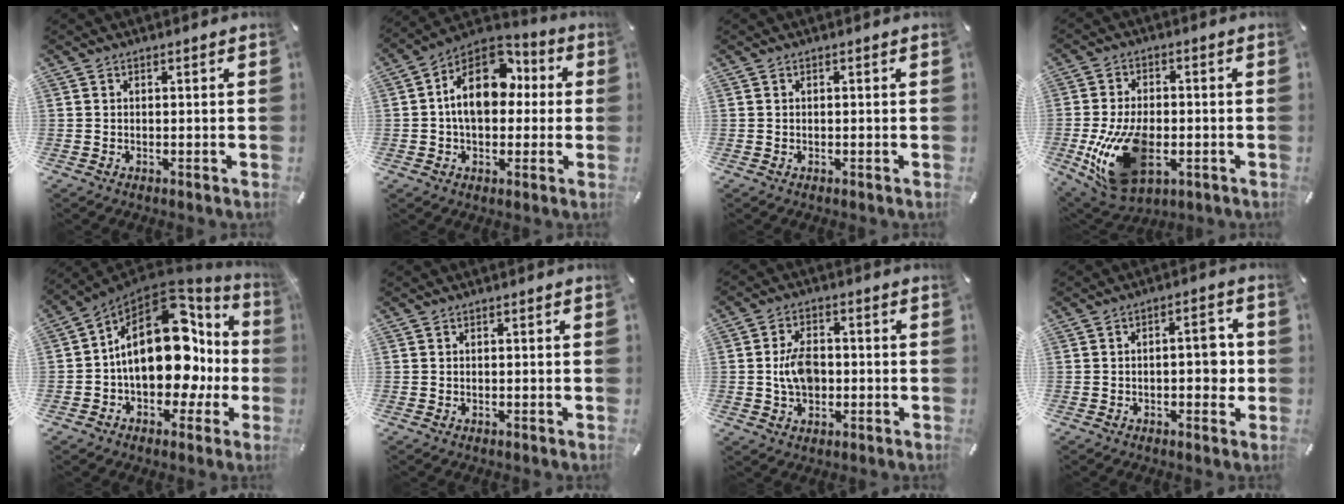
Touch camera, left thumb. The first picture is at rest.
{"total": 16.3, "force": [2.1, 11.0, 11.9], "torque": [-0.206, 0.004, 0.034]}
{"total": 0.0}
{"total": 17.9, "force": [-3.9, 11.0, 13.6], "torque": [-0.267, -0.006, -0.059]}
{"total": 23.4, "force": [2.3, 14.2, 18.5], "torque": [-0.292, -0.016, 0.043]}
{"total": 0.0}
{"total": 7.2, "force": [-0.5, 5.0, 5.2], "torque": [-0.090, 0.003, -0.012]}
{"total": 6.8, "force": [-0.8, 3.5, 5.7], "torque": [-0.077, 0.007, -0.019]}